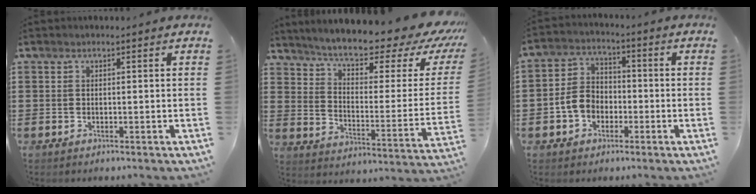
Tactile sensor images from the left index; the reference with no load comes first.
{"total": 8.5, "force": [7.1, 1.3, 4.5], "torque": [-0.094, -0.055, 0.114]}
{"total": 5.6, "force": [-2.1, 4.4, 2.8], "torque": [-0.079, 0.009, -0.046]}